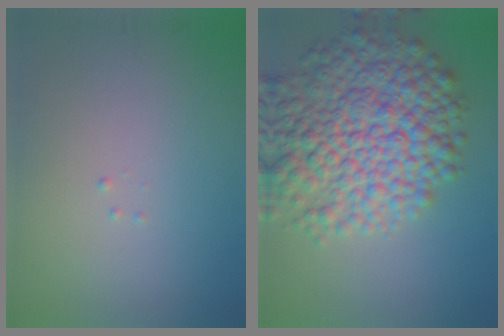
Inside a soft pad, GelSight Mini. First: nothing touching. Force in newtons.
{"total": 11.1, "press": 11.1, "slide": 0.4}